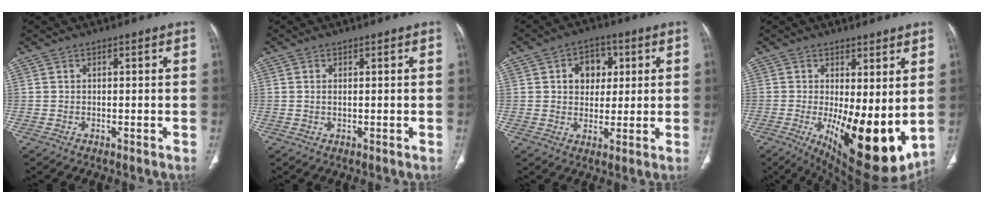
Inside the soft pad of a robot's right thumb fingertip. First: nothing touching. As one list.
[{"total": 0.8, "force": [0.1, 0.3, 0.7], "torque": [-0.018, 0.001, 0.005]}, {"total": 7.6, "force": [2.1, 5.9, 4.3], "torque": [-0.026, -0.002, 0.029]}, {"total": 17.5, "force": [-1.7, 6.9, 16.0], "torque": [-0.234, -0.040, -0.002]}]